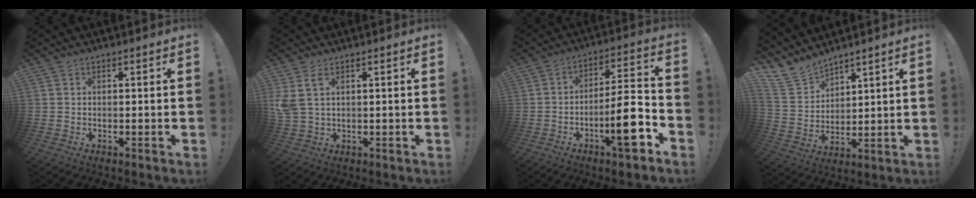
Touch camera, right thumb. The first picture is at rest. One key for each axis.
{"total": 5.2, "fx": 2.0, "fy": 2.5, "fz": 4.1, "tx": -0.082, "ty": -0.011, "tz": 0.040}
{"total": 14.6, "fx": -6.2, "fy": 3.7, "fz": 12.7, "tx": -0.188, "ty": 0.029, "tz": -0.101}
{"total": 8.4, "fx": 7.2, "fy": 4.3, "fz": 0.2, "tx": -0.019, "ty": -0.064, "tz": 0.143}